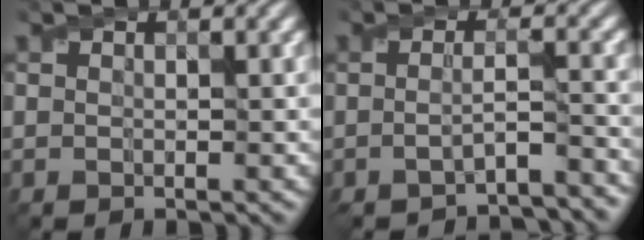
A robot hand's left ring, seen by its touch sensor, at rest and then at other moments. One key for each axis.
{"total": 4.5, "fx": -3.4, "fy": 0.7, "fz": 2.8, "tx": -0.044, "ty": -0.008, "tz": -0.054}